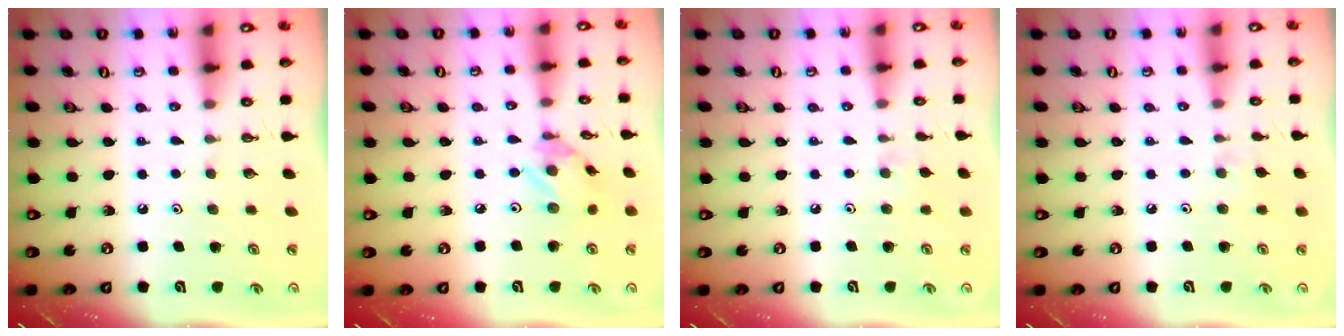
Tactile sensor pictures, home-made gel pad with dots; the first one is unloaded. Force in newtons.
{"total": 5.8, "press": 5.8, "slide": 0.3}
{"total": 2.4, "press": 2.4, "slide": 0.5}
{"total": 2.4, "press": 2.4, "slide": 0.5}